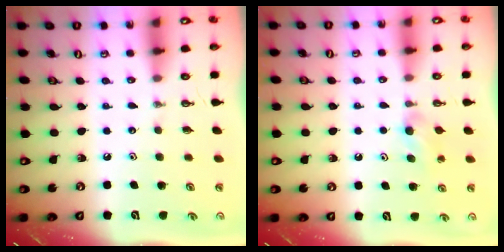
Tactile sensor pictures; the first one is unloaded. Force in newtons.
{"total": 4.3, "press": 4.2, "slide": 0.9}